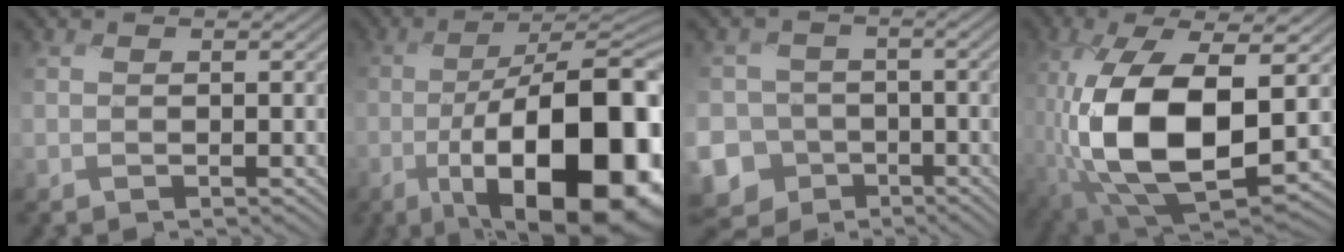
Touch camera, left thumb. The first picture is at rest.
{"total": 20.2, "force": [-6.7, 7.7, 17.5], "torque": [-0.244, -0.013, -0.107]}
{"total": 12.1, "force": [-6.5, 10.1, 1.2], "torque": [-0.078, -0.038, -0.122]}
{"total": 14.0, "force": [-2.0, 7.0, 11.9], "torque": [-0.264, -0.033, -0.032]}